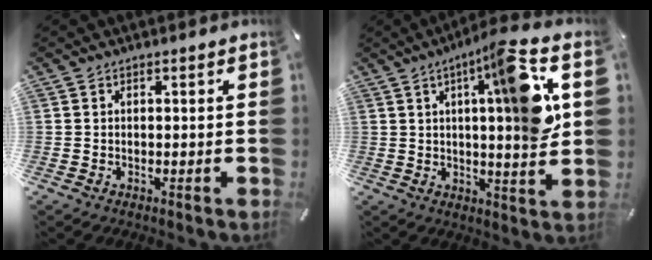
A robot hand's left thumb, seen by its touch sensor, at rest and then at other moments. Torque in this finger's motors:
{"motor_torque": [2.00, 3.01, 1.54, -1.23, 0.58]}